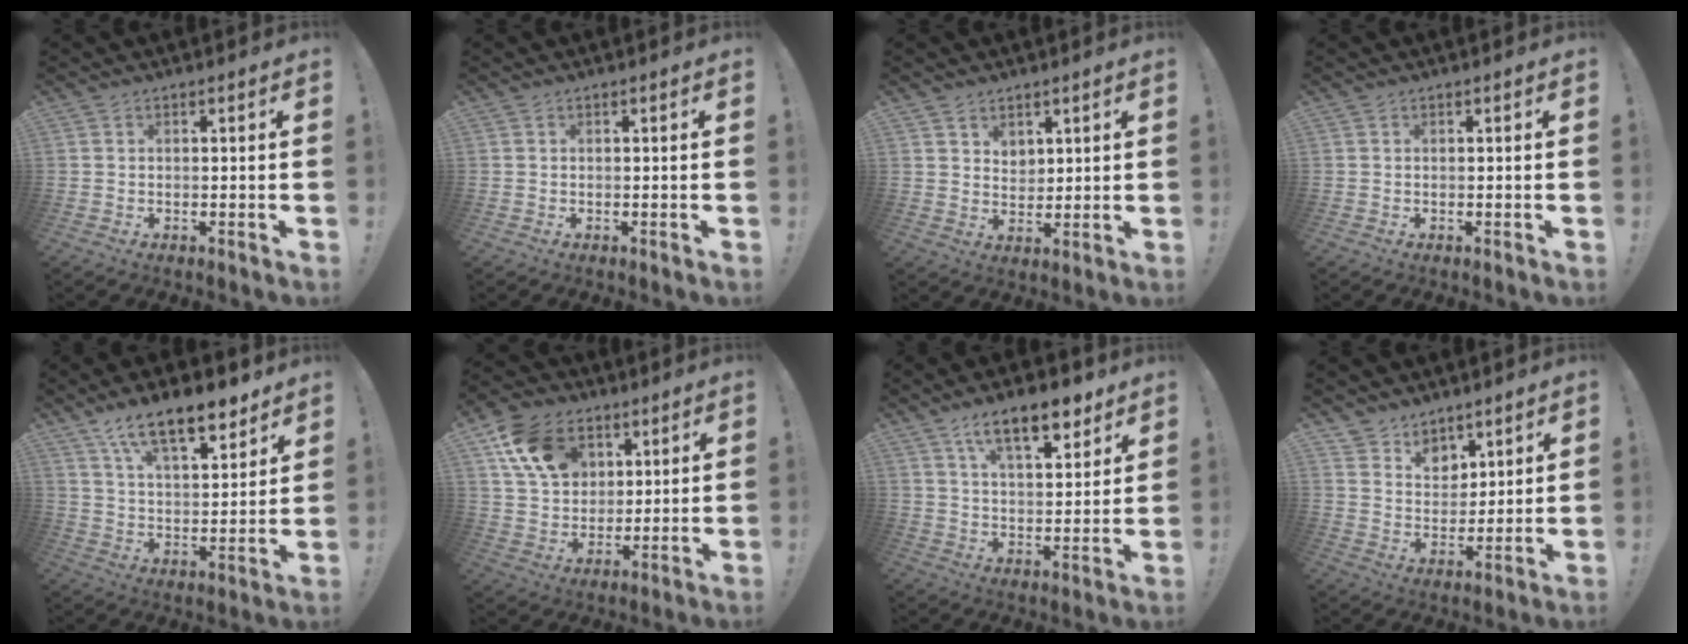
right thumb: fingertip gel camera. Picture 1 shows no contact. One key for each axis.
{"total": 0.0}
{"total": 5.0, "fx": 3.4, "fy": 3.5, "fz": 0.7, "tx": -0.001, "ty": -0.031, "tz": 0.061}
{"total": 0.0}
{"total": 14.5, "fx": 10.1, "fy": 5.5, "fz": 8.8, "tx": -0.144, "ty": -0.061, "tz": 0.177}
{"total": 16.0, "fx": 7.1, "fy": 12.0, "fz": 7.8, "tx": -0.118, "ty": -0.025, "tz": 0.142}
{"total": 12.7, "fx": 8.1, "fy": 4.7, "fz": 8.6, "tx": -0.126, "ty": -0.041, "tz": 0.137}
{"total": 8.1, "fx": 6.2, "fy": 5.1, "fz": 0.5, "tx": -0.013, "ty": -0.056, "tz": 0.123}